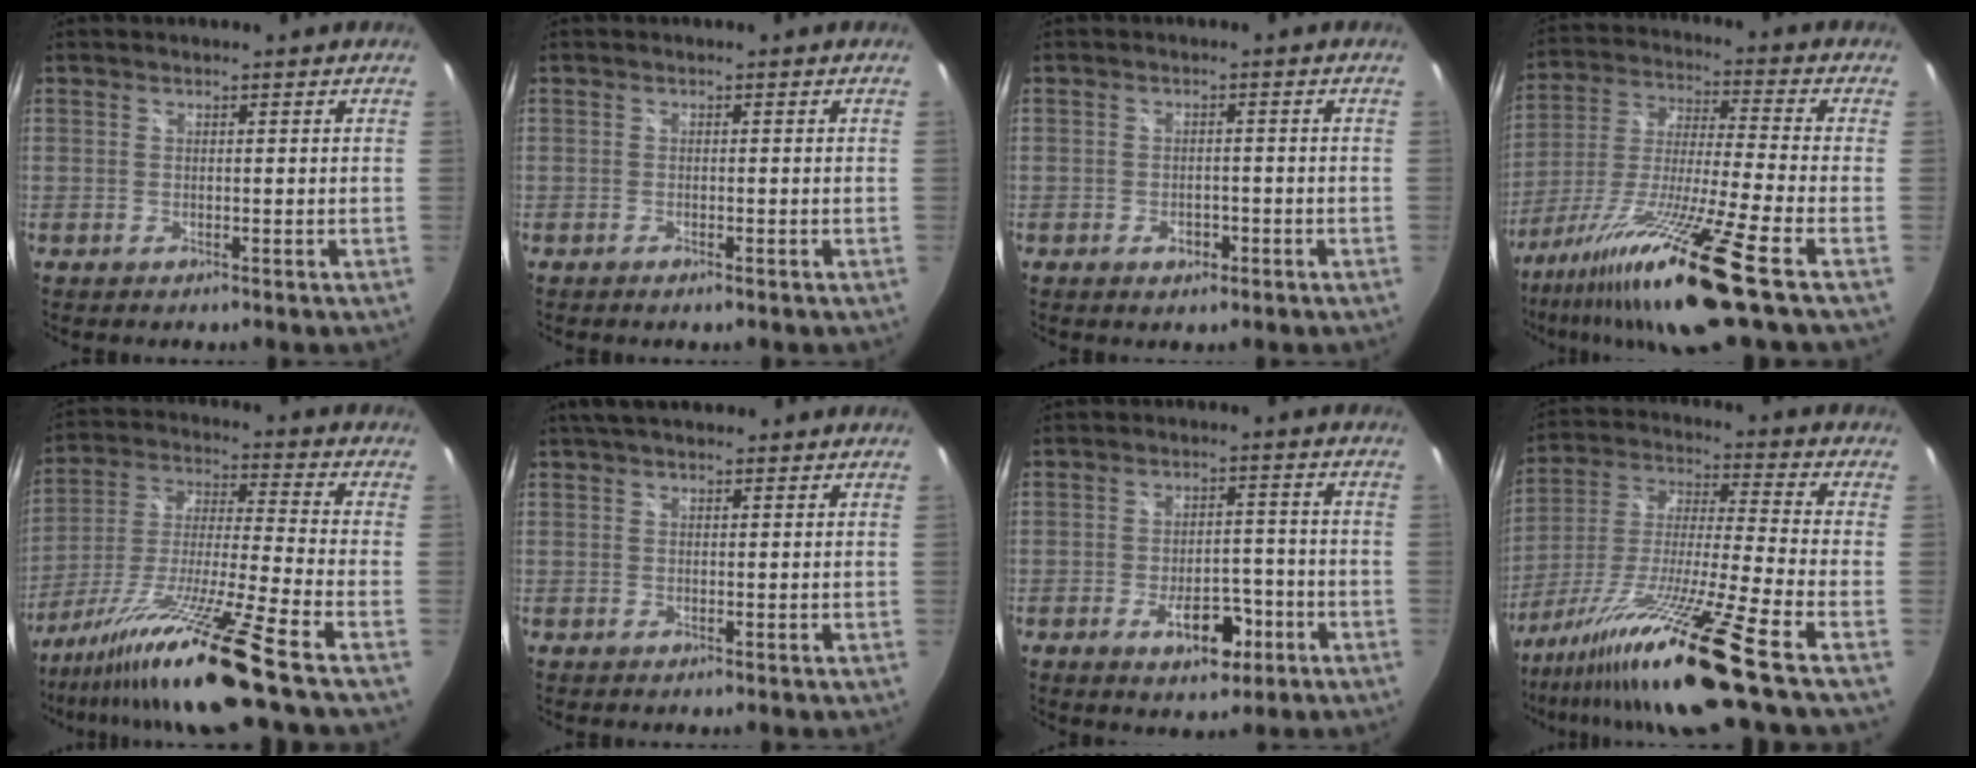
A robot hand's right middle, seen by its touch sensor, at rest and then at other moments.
{"total": 0.7, "force": [-0.6, 0.1, 0.4], "torque": [-0.007, -0.001, -0.011]}
{"total": 2.6, "force": [-1.4, 1.7, 1.3], "torque": [-0.023, 0.000, -0.020]}
{"total": 19.3, "force": [-12.7, -1.0, 14.5], "torque": [-0.292, -0.045, -0.231]}
{"total": 17.7, "force": [-13.1, -2.6, 11.6], "torque": [-0.223, -0.037, -0.238]}
{"total": 4.7, "force": [3.3, 1.9, 2.7], "torque": [-0.043, 0.018, 0.052]}
{"total": 7.7, "force": [-3.7, 3.9, 5.6], "torque": [-0.099, 0.001, -0.046]}
{"total": 19.0, "force": [-13.5, -2.3, 13.3], "torque": [-0.251, -0.045, -0.243]}